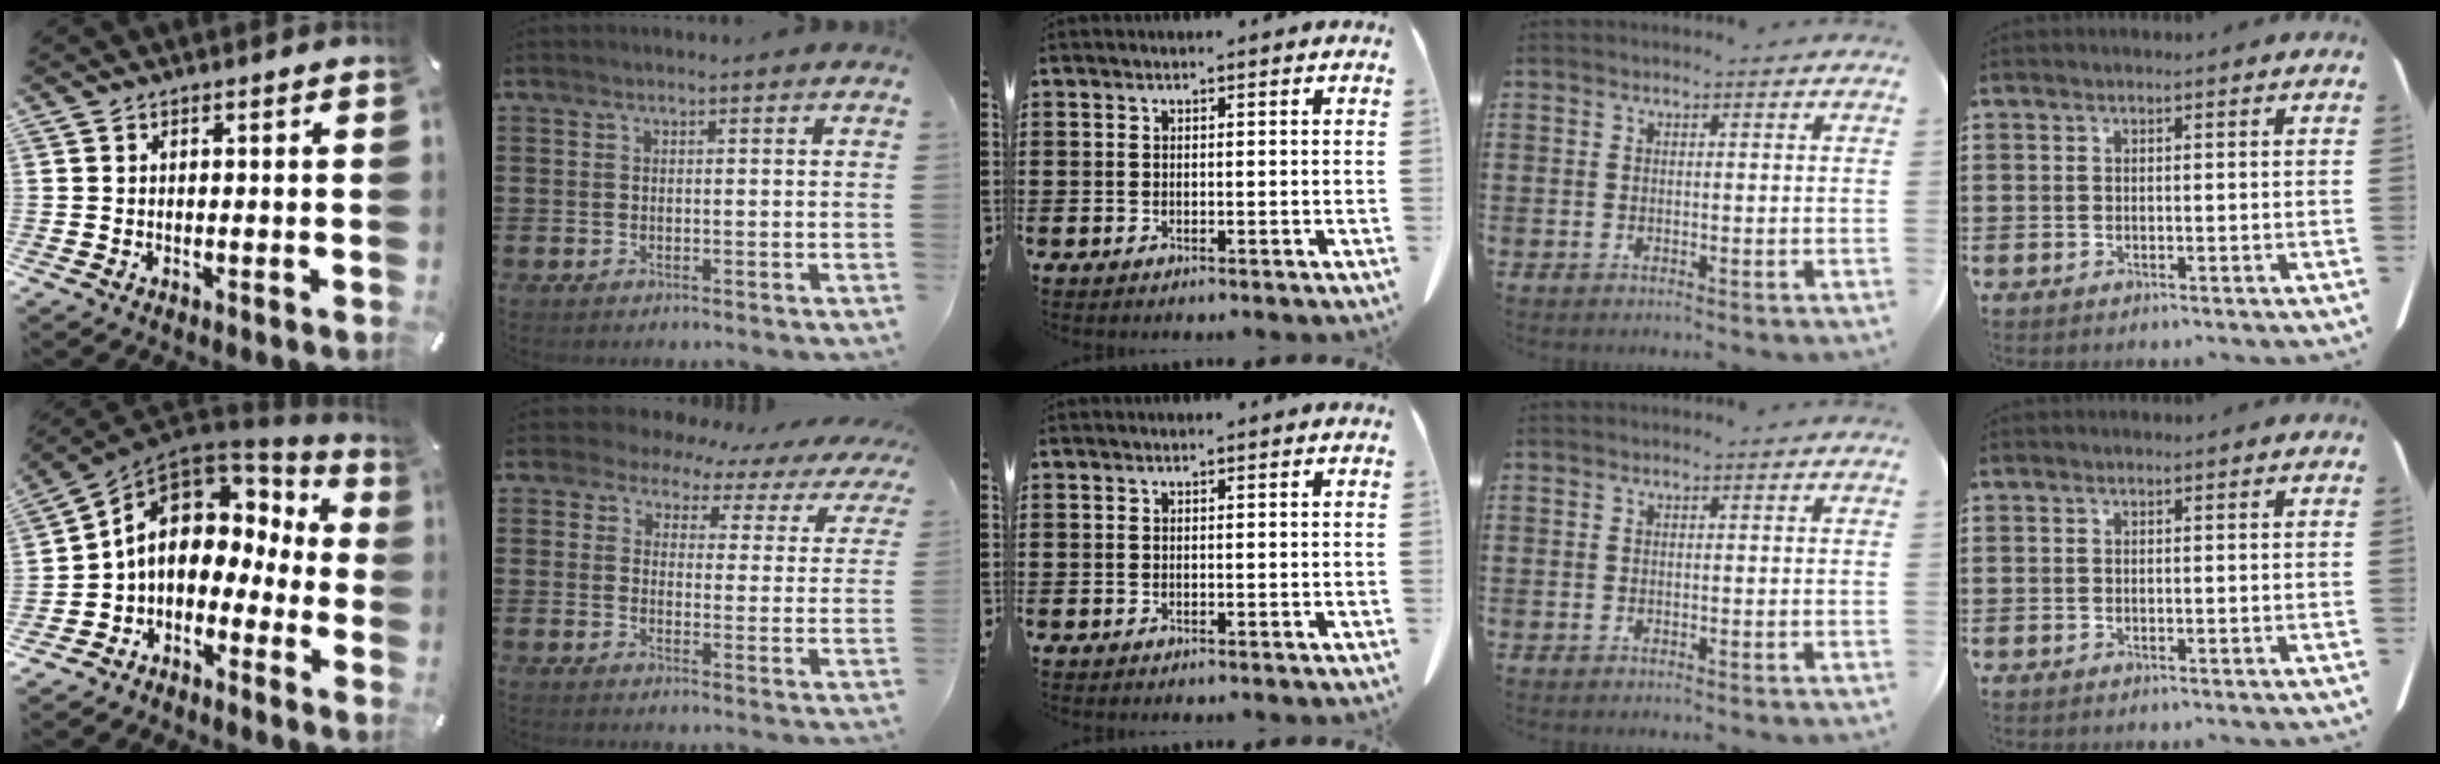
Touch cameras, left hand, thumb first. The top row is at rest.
{"thumb": {"total": 9.5, "force": [1.4, 7.2, 5.9], "torque": [-0.115, -0.011, 0.021]}, "index": {"total": 4.6, "force": [3.8, 2.4, 1.1], "torque": [-0.047, -0.016, 0.063]}}